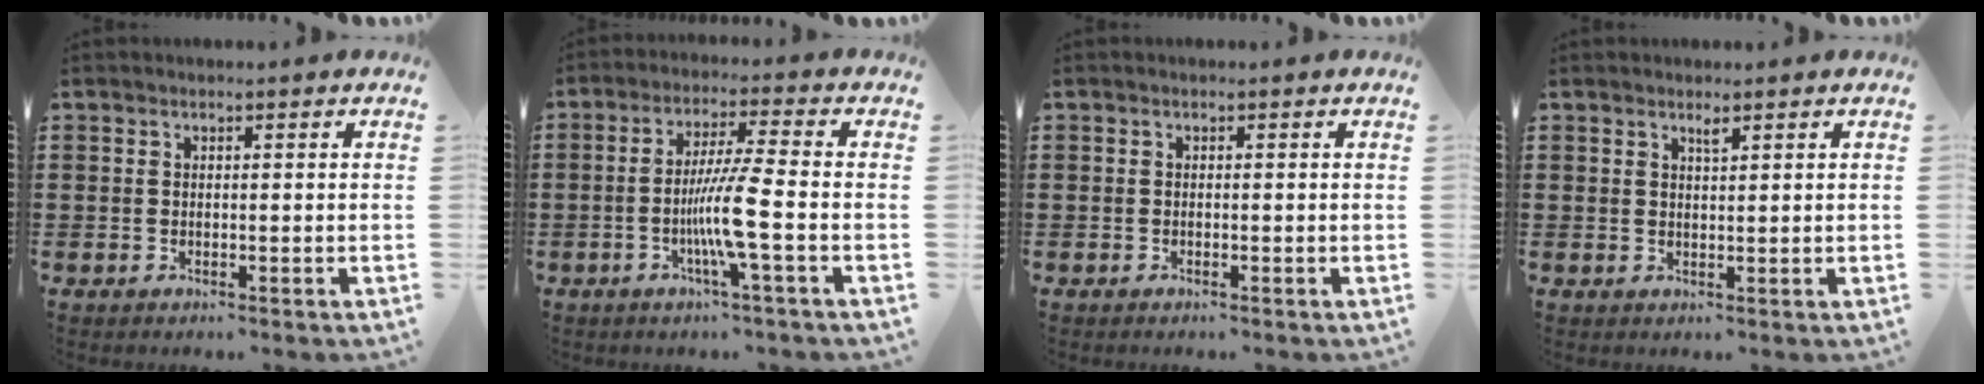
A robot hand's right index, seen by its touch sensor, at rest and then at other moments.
{"total": 7.9, "force": [-2.4, -0.6, 7.5], "torque": [-0.148, -0.018, -0.051]}
{"total": 0.0}
{"total": 1.1, "force": [0.9, 0.1, 0.7], "torque": [-0.014, -0.001, 0.016]}